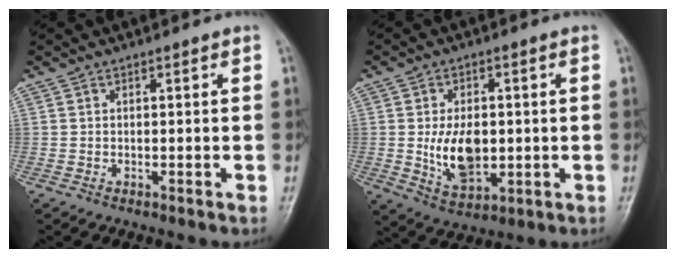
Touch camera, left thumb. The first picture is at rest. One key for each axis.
{"total": 9.8, "fx": -0.4, "fy": 5.9, "fz": 7.8, "tx": -0.115, "ty": -0.009, "tz": 0.001}